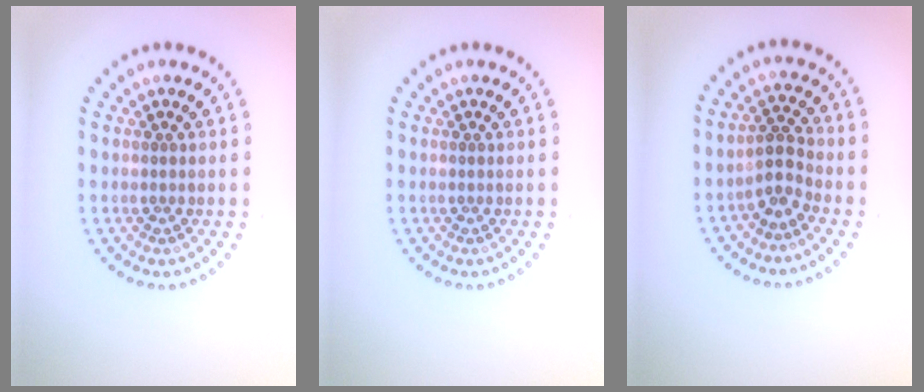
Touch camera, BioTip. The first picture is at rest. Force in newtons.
{"total": 0.0}
{"total": 2.3, "press": 1.8, "slide": 1.5}